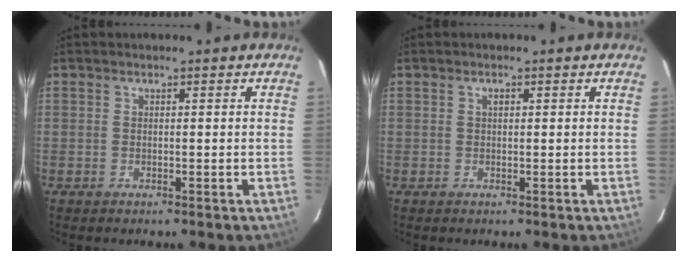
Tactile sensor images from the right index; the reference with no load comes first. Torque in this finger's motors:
{"motor_torque": [0.07, -0.03, 0.05, 0.02]}